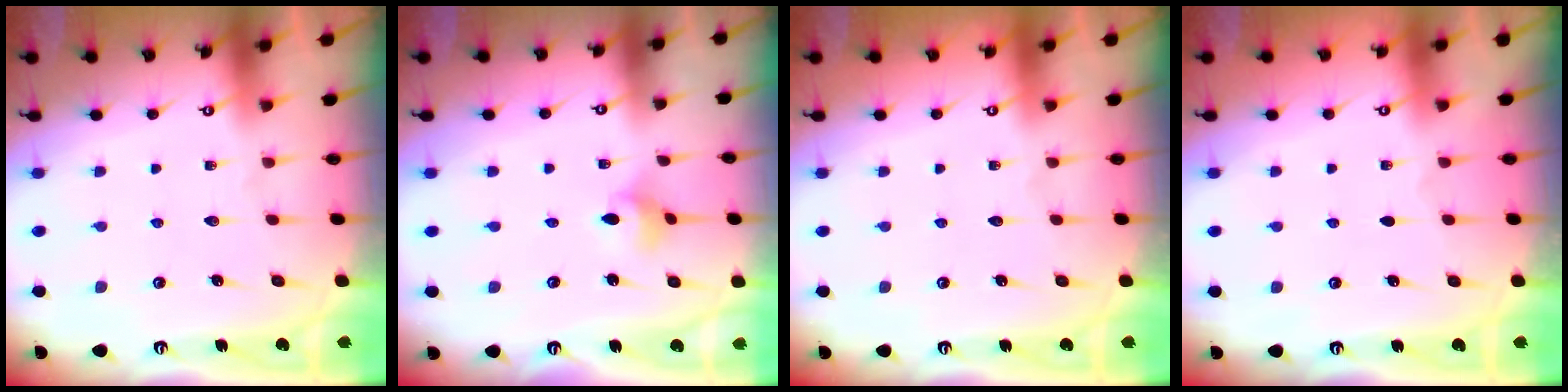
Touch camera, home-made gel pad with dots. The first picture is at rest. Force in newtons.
{"total": 3.3, "press": 3.2, "slide": 0.7}
{"total": 0.0}
{"total": 0.0}